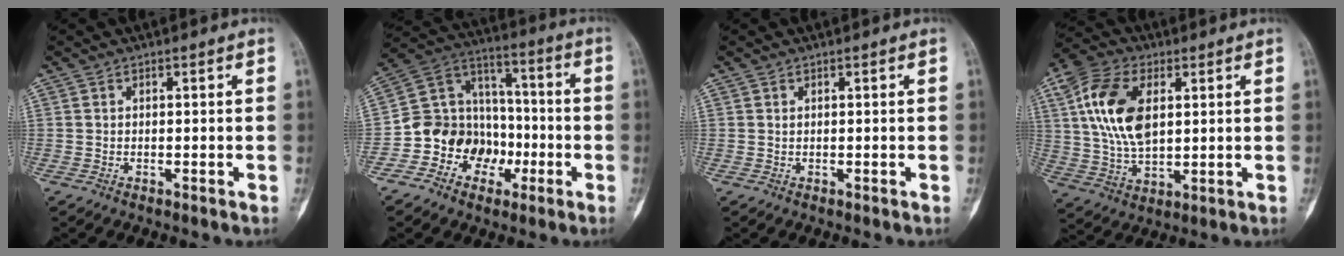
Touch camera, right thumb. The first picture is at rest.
{"total": 13.9, "force": [-5.1, 12.0, 4.9], "torque": [-0.025, 0.091, -0.089]}
{"total": 0.0}
{"total": 14.6, "force": [3.8, 8.4, 11.3], "torque": [-0.220, -0.002, 0.073]}